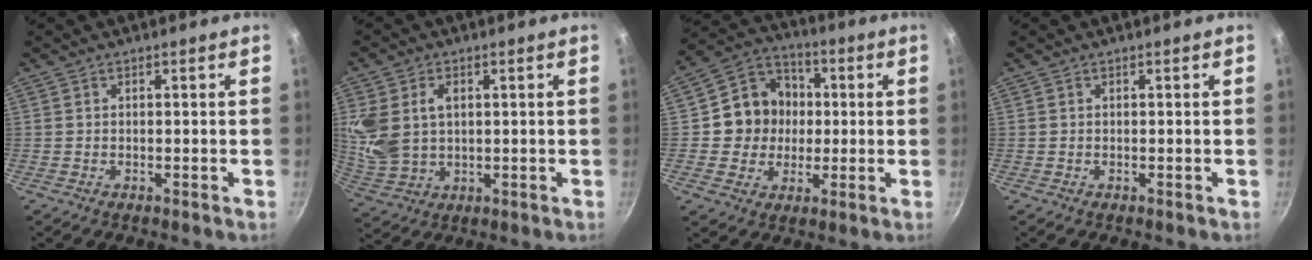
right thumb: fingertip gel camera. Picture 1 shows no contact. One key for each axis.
{"total": 10.8, "fx": 2.4, "fy": 7.6, "fz": 7.3, "tx": -0.145, "ty": -0.015, "tz": 0.056}
{"total": 12.0, "fx": 0.4, "fy": 11.1, "fz": 4.7, "tx": -0.042, "ty": 0.023, "tz": -0.004}
{"total": 0.0}